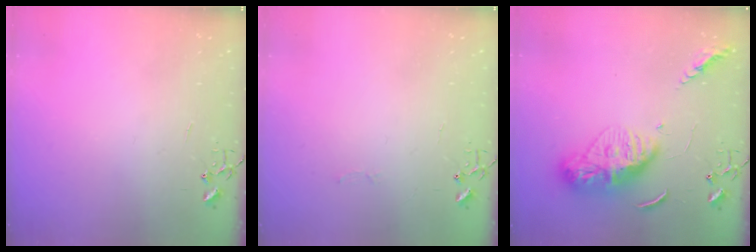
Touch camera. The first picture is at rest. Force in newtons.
{"total": 2.5, "press": 2.5, "slide": 0.4}
{"total": 15.4, "press": 15.3, "slide": 1.2}